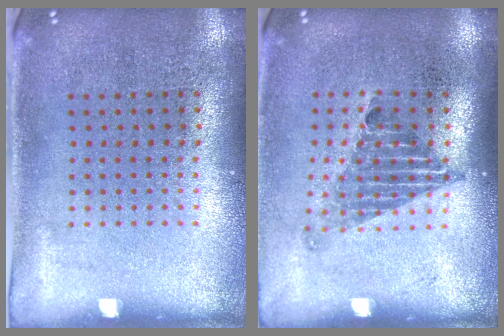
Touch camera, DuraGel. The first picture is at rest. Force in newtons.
{"total": 1.3, "press": 1.0, "slide": 0.9}